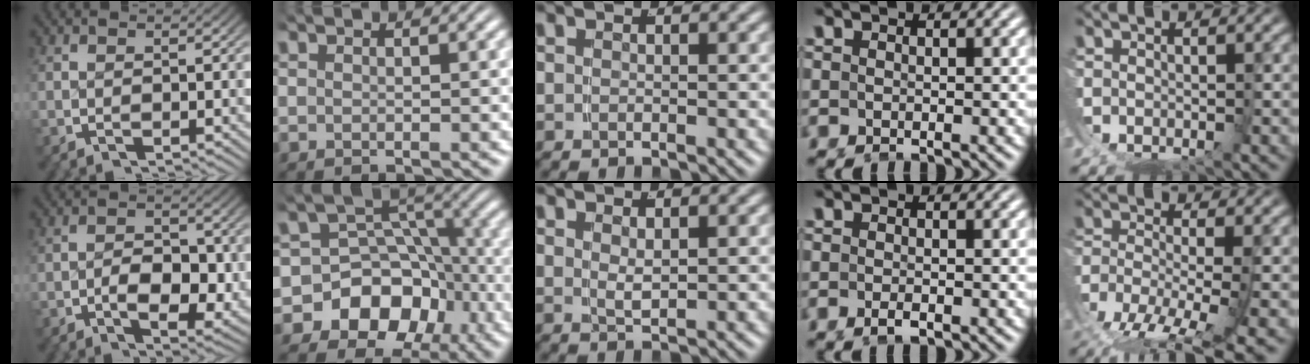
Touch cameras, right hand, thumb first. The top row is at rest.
{"thumb": {"total": 5.2, "force": [-0.9, 3.0, 4.2], "torque": [-0.066, -0.017, -0.012]}, "index": {"total": 13.6, "force": [-4.7, 11.4, 5.7], "torque": [-0.129, -0.062, -0.065]}, "middle": {"total": 1.4, "force": [0.9, -0.3, 1.1], "torque": [-0.018, -0.008, 0.024]}, "ring": {"total": 1.0, "force": [-0.8, 0.4, 0.5], "torque": [-0.015, -0.005, -0.015]}, "little": {"total": 7.0, "force": [-4.7, 1.4, 5.0], "torque": [-0.094, -0.035, -0.055]}}